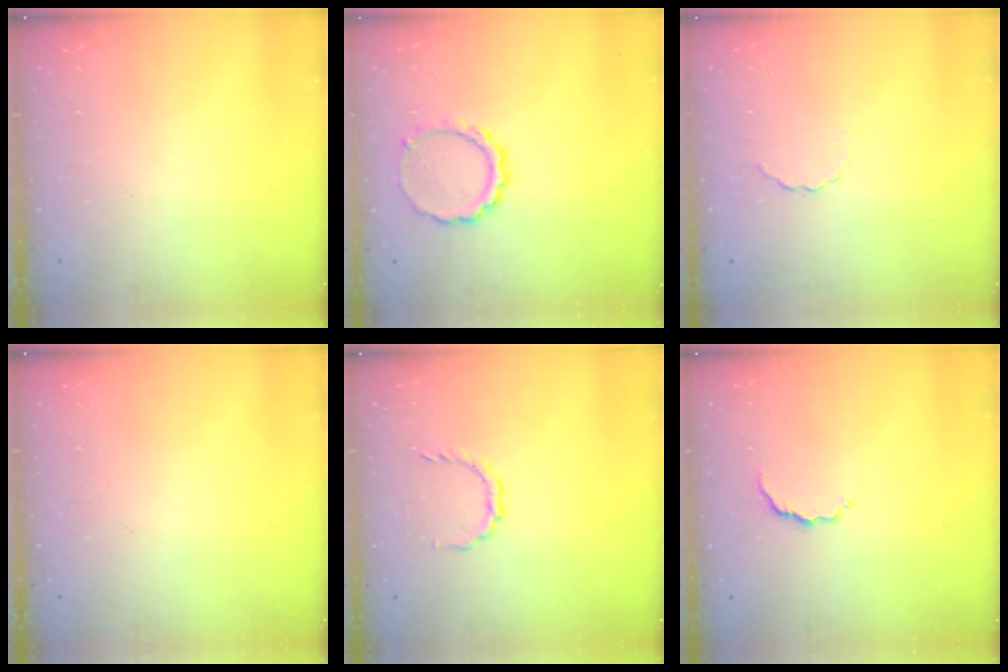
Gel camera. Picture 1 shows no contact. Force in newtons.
{"total": 8.5, "press": 8.4, "slide": 1.1}
{"total": 2.6, "press": 2.4, "slide": 0.9}
{"total": 0.0}
{"total": 3.6, "press": 3.6, "slide": 0.3}
{"total": 5.1, "press": 5.0, "slide": 1.1}